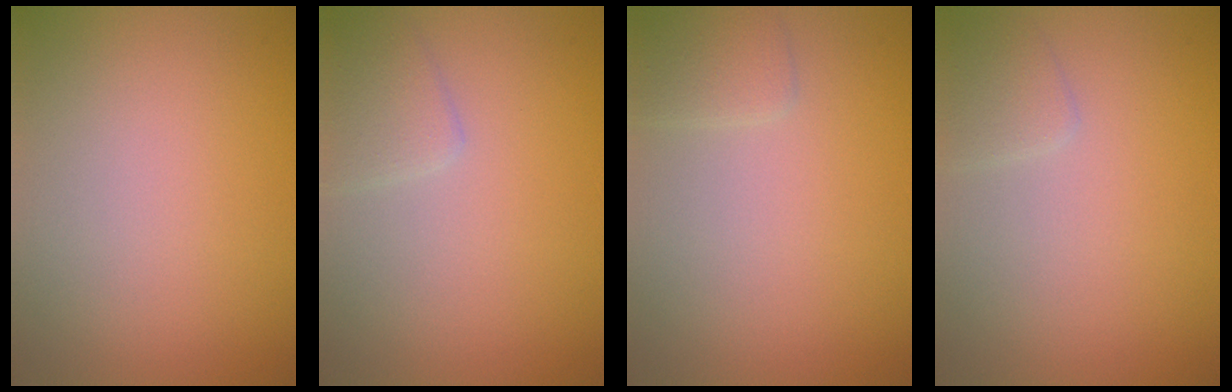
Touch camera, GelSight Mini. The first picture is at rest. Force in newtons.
{"total": 2.1, "press": 2.1, "slide": 0.1}
{"total": 1.4, "press": 1.4, "slide": 0.0}
{"total": 1.5, "press": 1.5, "slide": 0.0}